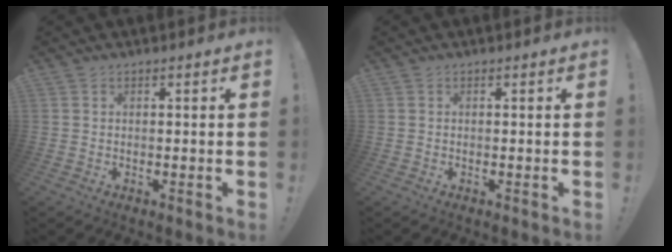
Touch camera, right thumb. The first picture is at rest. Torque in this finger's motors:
{"motor_torque": [0.00, 0.00, 0.00, 0.00, 0.00]}